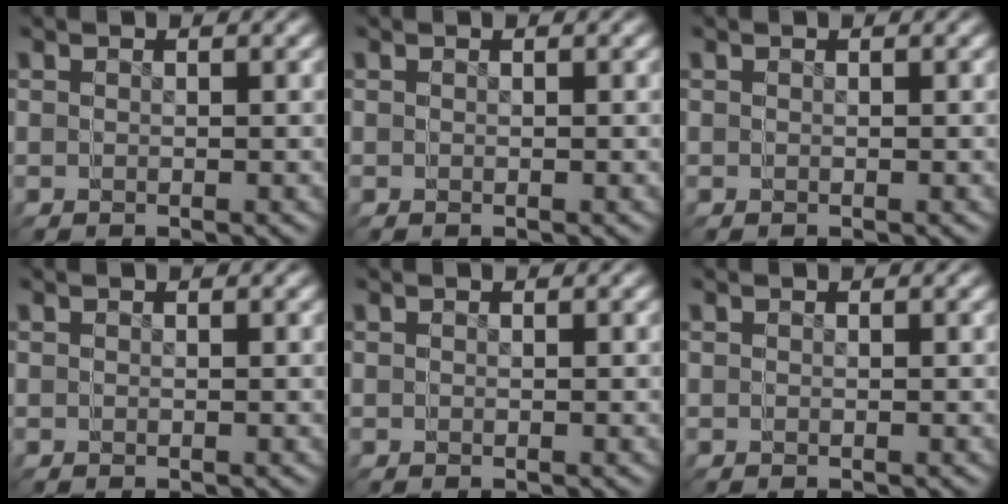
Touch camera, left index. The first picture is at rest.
{"total": 0.0}
{"total": 0.0}
{"total": 0.0}
{"total": 0.0}
{"total": 0.0}